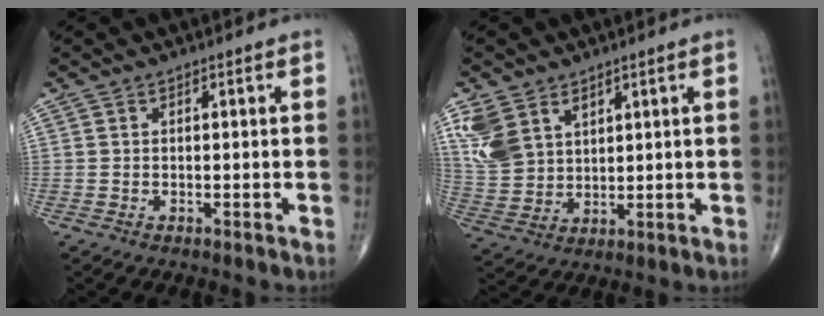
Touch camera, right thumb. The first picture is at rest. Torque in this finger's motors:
{"motor_torque": [-0.06, 0.30, 0.73, 0.63, 0.05]}